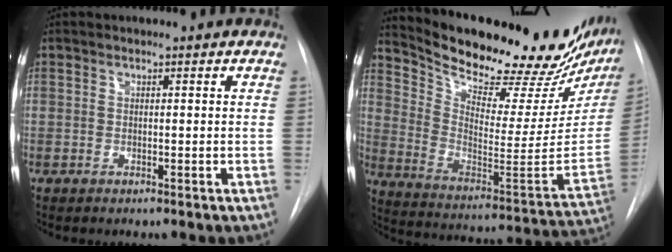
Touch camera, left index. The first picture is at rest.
{"total": 30.3, "force": [25.6, 7.5, 14.3], "torque": [-0.240, -0.065, 0.353]}